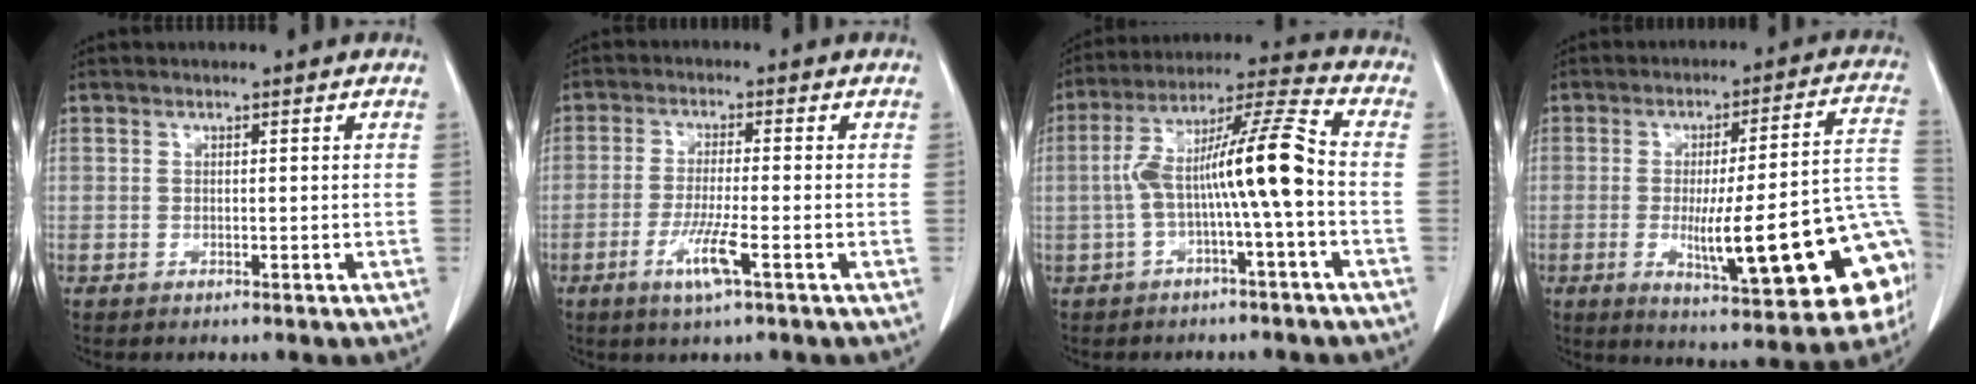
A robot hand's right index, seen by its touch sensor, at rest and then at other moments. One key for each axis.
{"total": 5.7, "fx": -2.5, "fy": -0.2, "fz": 5.2, "tx": -0.101, "ty": -0.013, "tz": -0.048}
{"total": 12.1, "fx": -1.7, "fy": 0.2, "fz": 11.9, "tx": -0.217, "ty": 0.036, "tz": -0.032}
{"total": 22.3, "fx": -5.9, "fy": 3.0, "fz": 21.3, "tx": -0.218, "ty": 0.013, "tz": -0.068}